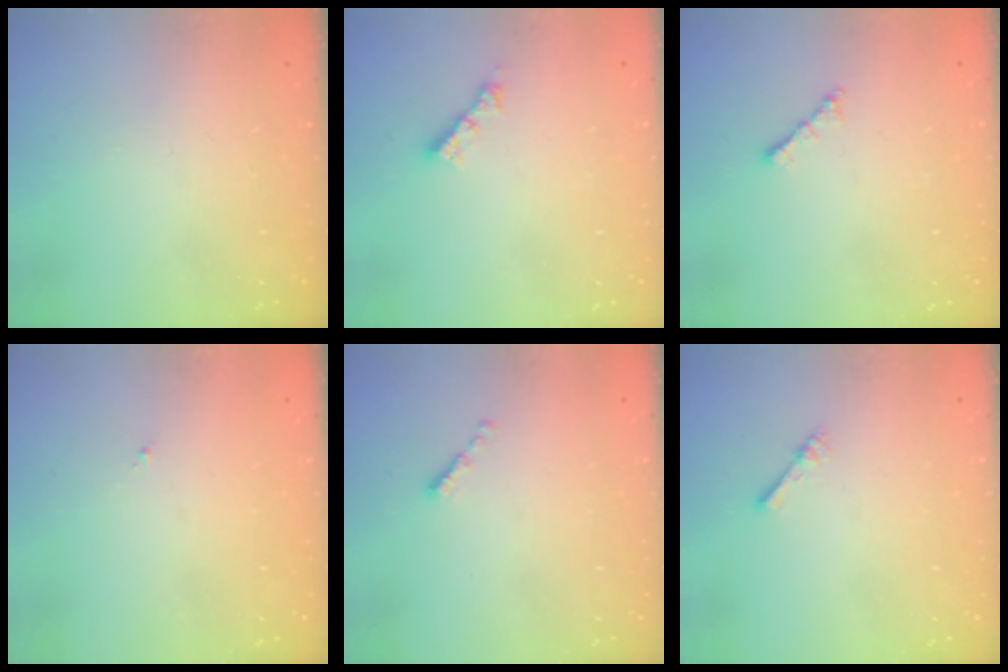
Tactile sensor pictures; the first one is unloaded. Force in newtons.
{"total": 3.3, "press": 3.3, "slide": 0.2}
{"total": 1.8, "press": 1.8, "slide": 0.5}
{"total": 0.8, "press": 0.7, "slide": 0.3}
{"total": 0.7, "press": 0.5, "slide": 0.4}
{"total": 1.0, "press": 1.0, "slide": 0.3}